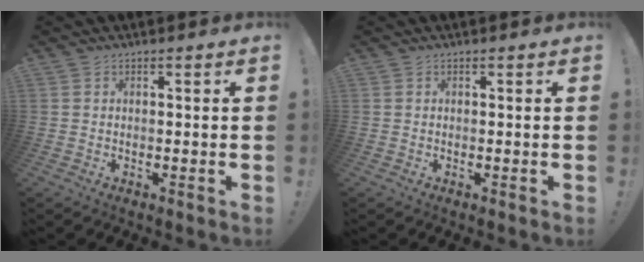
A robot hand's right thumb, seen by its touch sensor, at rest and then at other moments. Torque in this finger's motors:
{"motor_torque": [0.00, 0.00, 0.04, -0.04, 0.00]}